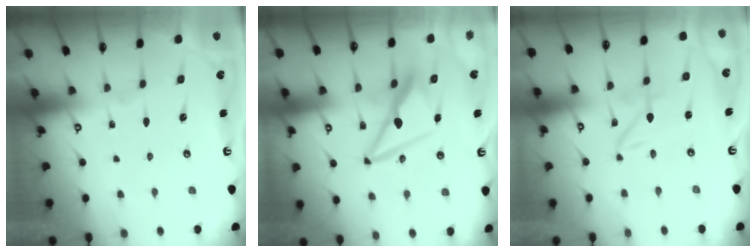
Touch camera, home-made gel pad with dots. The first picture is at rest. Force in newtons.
{"total": 9.9, "press": 9.8, "slide": 1.6}
{"total": 1.9, "press": 1.9, "slide": 0.2}